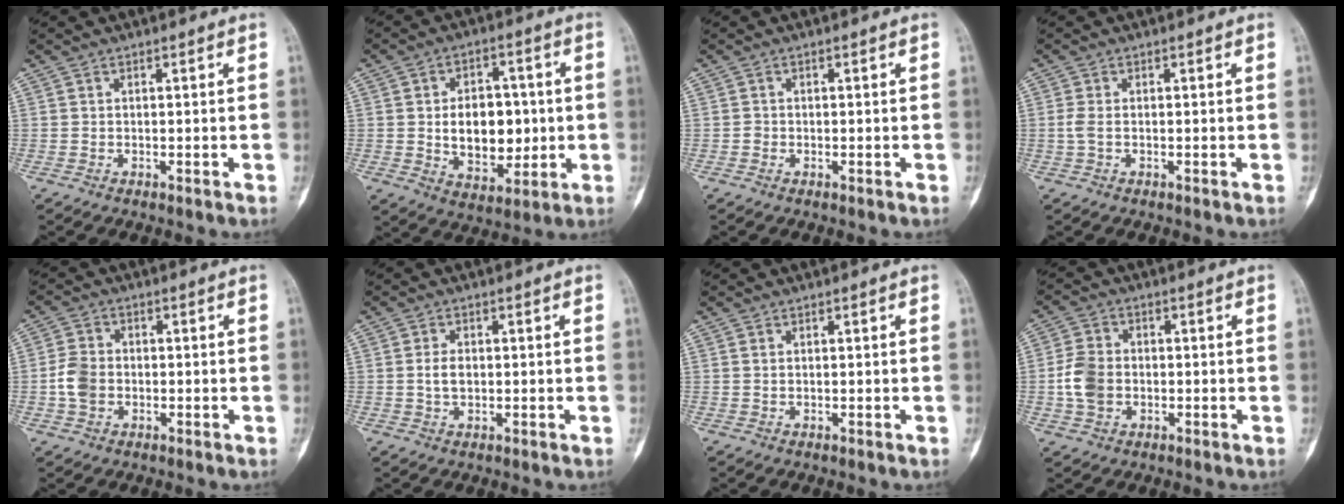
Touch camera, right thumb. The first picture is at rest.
{"total": 12.4, "force": [-0.1, 8.4, 9.1], "torque": [-0.092, 0.003, 0.008]}
{"total": 0.7, "force": [-0.2, 0.6, 0.1], "torque": [-0.001, 0.003, -0.005]}
{"total": 1.6, "force": [-0.2, 0.7, 1.4], "torque": [-0.042, -0.003, -0.004]}
{"total": 5.4, "force": [-1.0, 4.2, 3.3], "torque": [-0.062, 0.010, -0.023]}
{"total": 2.9, "force": [0.0, 1.9, 2.2], "torque": [-0.036, 0.002, -0.001]}
{"total": 0.9, "force": [0.4, 0.7, 0.5], "torque": [-0.004, -0.002, 0.007]}
{"total": 6.8, "force": [-1.0, 5.2, 4.3], "torque": [-0.080, 0.010, -0.023]}